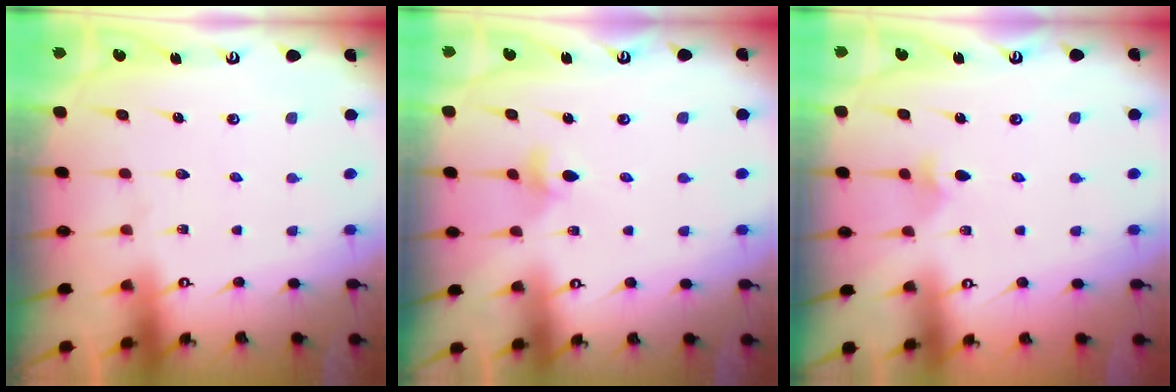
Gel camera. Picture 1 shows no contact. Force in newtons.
{"total": 4.5, "press": 4.4, "slide": 0.7}
{"total": 3.6, "press": 3.5, "slide": 0.8}